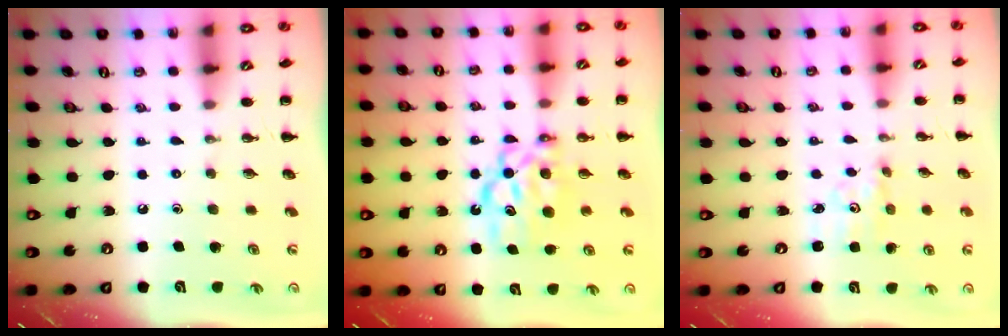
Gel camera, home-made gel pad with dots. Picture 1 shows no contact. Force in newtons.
{"total": 8.1, "press": 8.0, "slide": 1.2}
{"total": 2.4, "press": 2.3, "slide": 0.8}